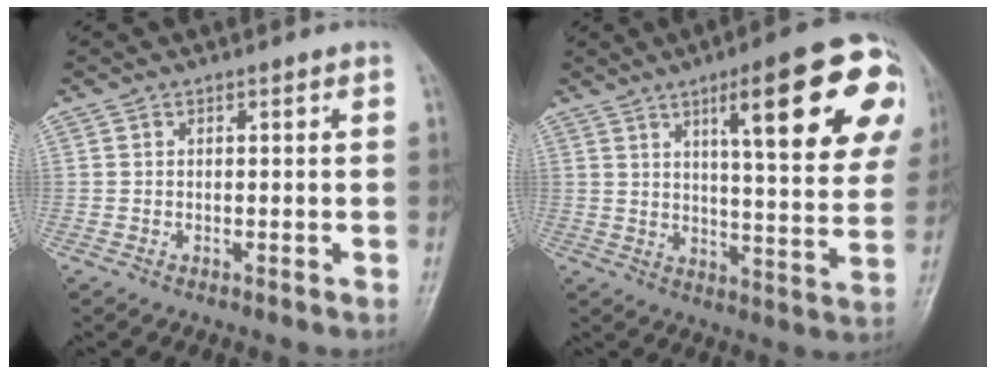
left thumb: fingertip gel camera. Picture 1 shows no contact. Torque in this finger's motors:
{"motor_torque": [2.55, 2.46, 2.15, -0.62, 0.47]}